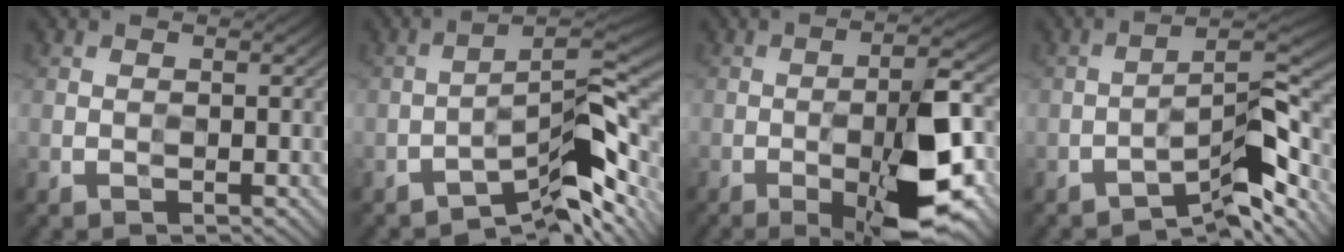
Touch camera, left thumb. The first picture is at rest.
{"total": 10.1, "force": [-7.3, 1.9, 6.7], "torque": [-0.087, 0.014, -0.120]}
{"total": 10.4, "force": [-4.6, 2.3, 9.0], "torque": [-0.130, 0.007, -0.073]}
{"total": 7.6, "force": [-6.3, 0.9, 4.0], "torque": [-0.048, 0.030, -0.110]}